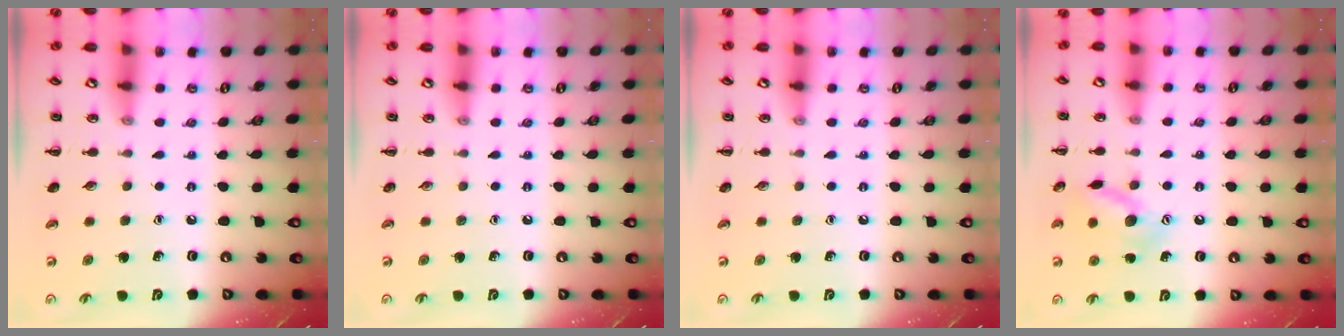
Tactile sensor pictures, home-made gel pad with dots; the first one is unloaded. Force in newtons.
{"total": 0.0}
{"total": 0.0}
{"total": 12.7, "press": 12.5, "slide": 2.5}